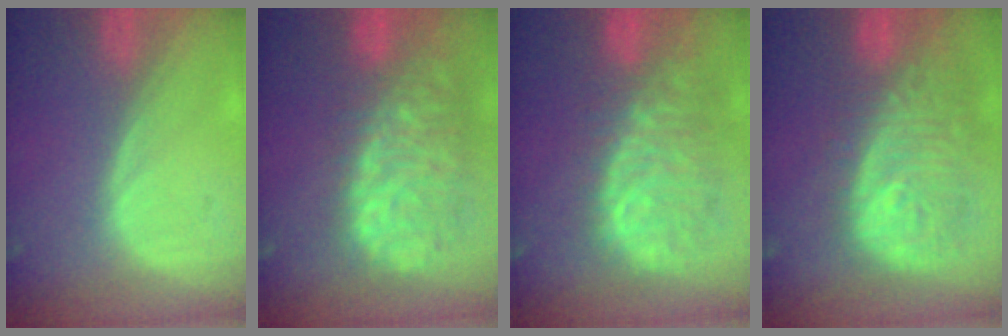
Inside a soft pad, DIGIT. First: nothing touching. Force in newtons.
{"total": 12.7, "press": 10.5, "slide": 7.1}
{"total": 11.4, "press": 9.7, "slide": 5.9}
{"total": 12.1, "press": 10.8, "slide": 5.5}